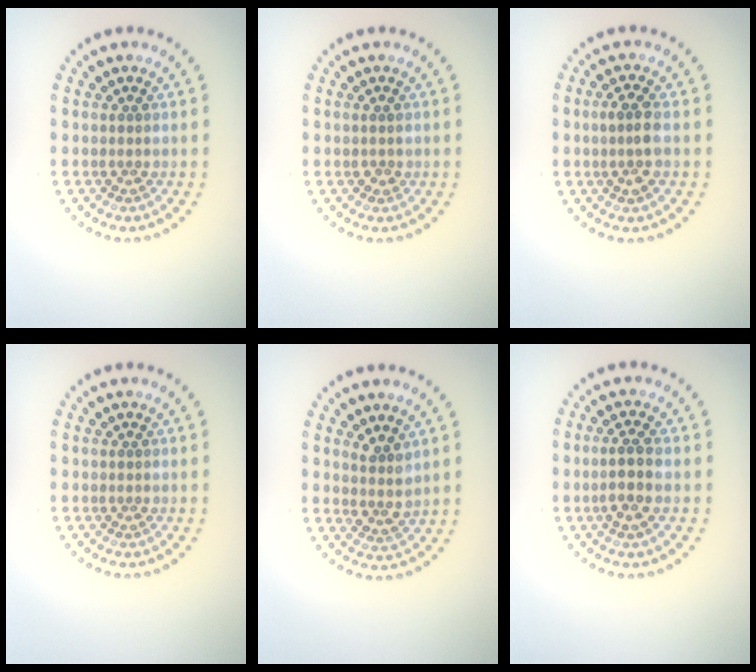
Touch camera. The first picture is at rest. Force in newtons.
{"total": 0.8, "press": 0.8, "slide": 0.0}
{"total": 2.4, "press": 2.3, "slide": 0.7}
{"total": 0.0}
{"total": 2.0, "press": 1.6, "slide": 1.3}
{"total": 2.4, "press": 2.2, "slide": 1.0}